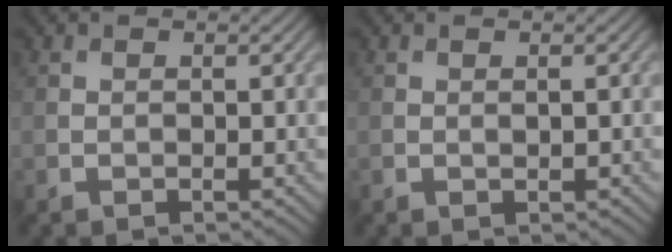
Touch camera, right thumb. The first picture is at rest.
{"total": 0.5, "force": [0.1, 0.1, 0.5], "torque": [-0.008, -0.001, 0.002]}